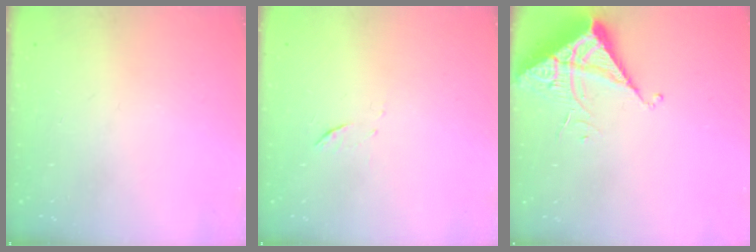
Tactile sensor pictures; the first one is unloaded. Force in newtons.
{"total": 5.2, "press": 5.1, "slide": 0.7}
{"total": 7.0, "press": 7.0, "slide": 0.3}